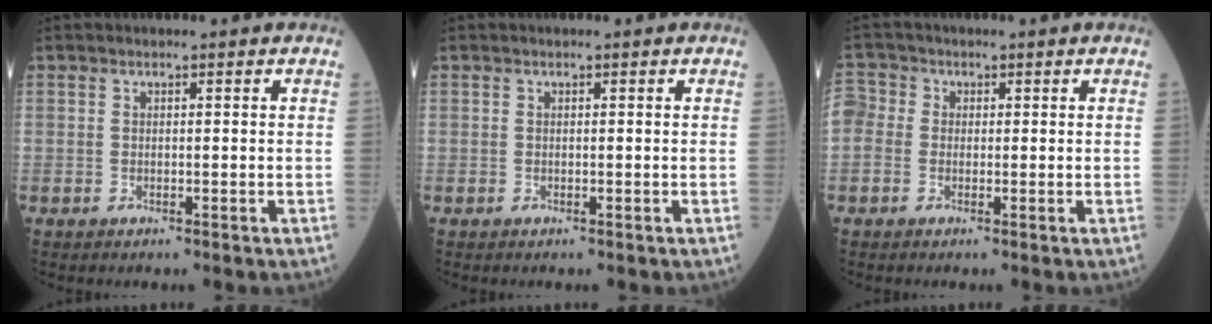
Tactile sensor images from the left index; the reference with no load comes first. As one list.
[{"total": 0.0}, {"total": 4.7, "force": [0.0, 4.1, 2.2], "torque": [-0.061, 0.018, -0.004]}]